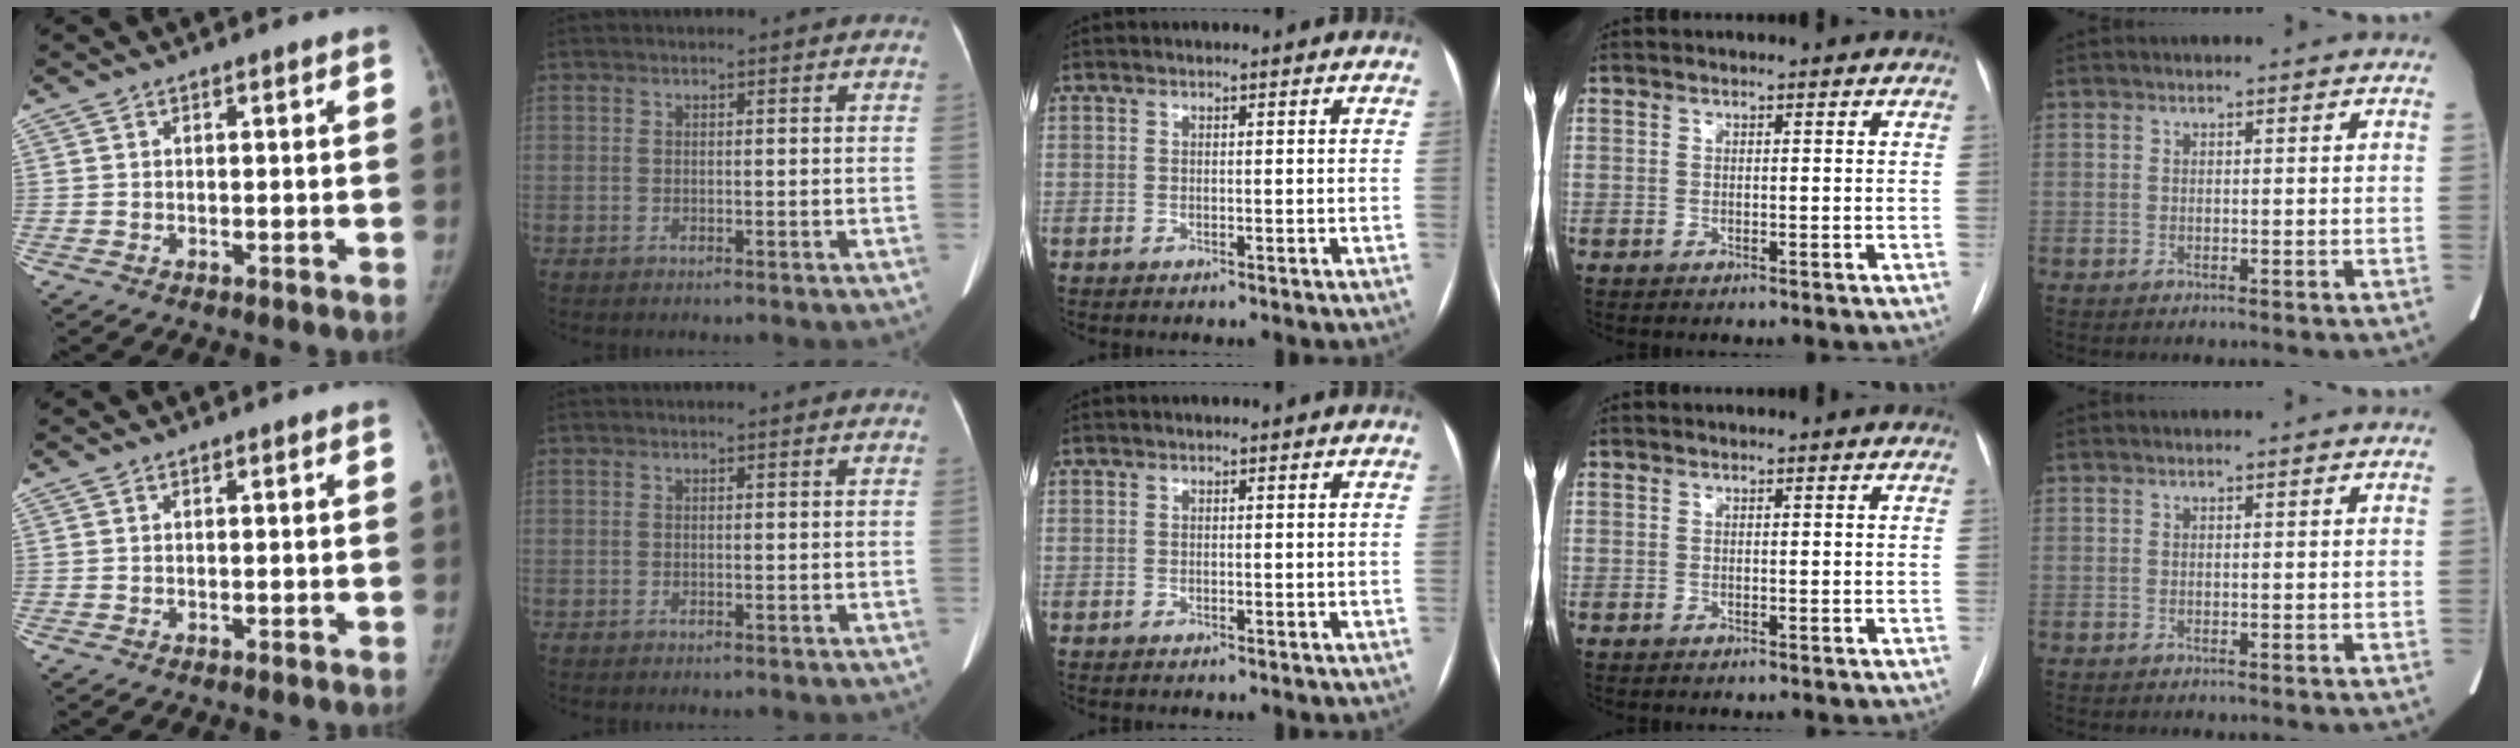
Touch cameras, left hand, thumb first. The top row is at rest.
{}